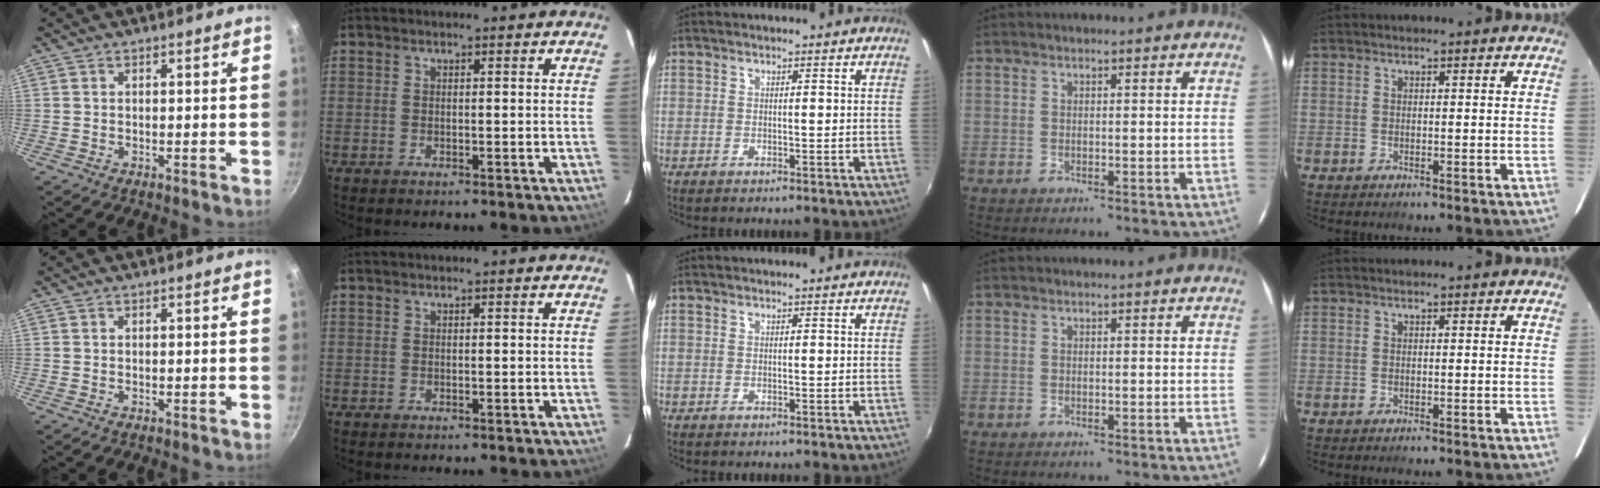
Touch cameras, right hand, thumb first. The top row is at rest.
{}